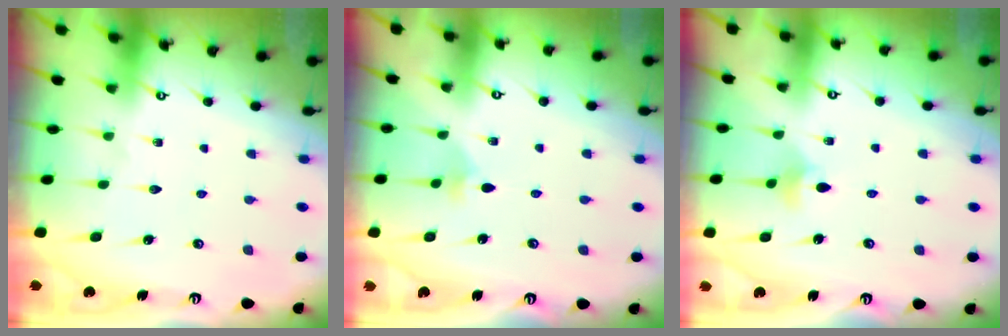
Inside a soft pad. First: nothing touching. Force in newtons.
{"total": 2.2, "press": 2.2, "slide": 0.6}
{"total": 4.2, "press": 4.1, "slide": 0.8}